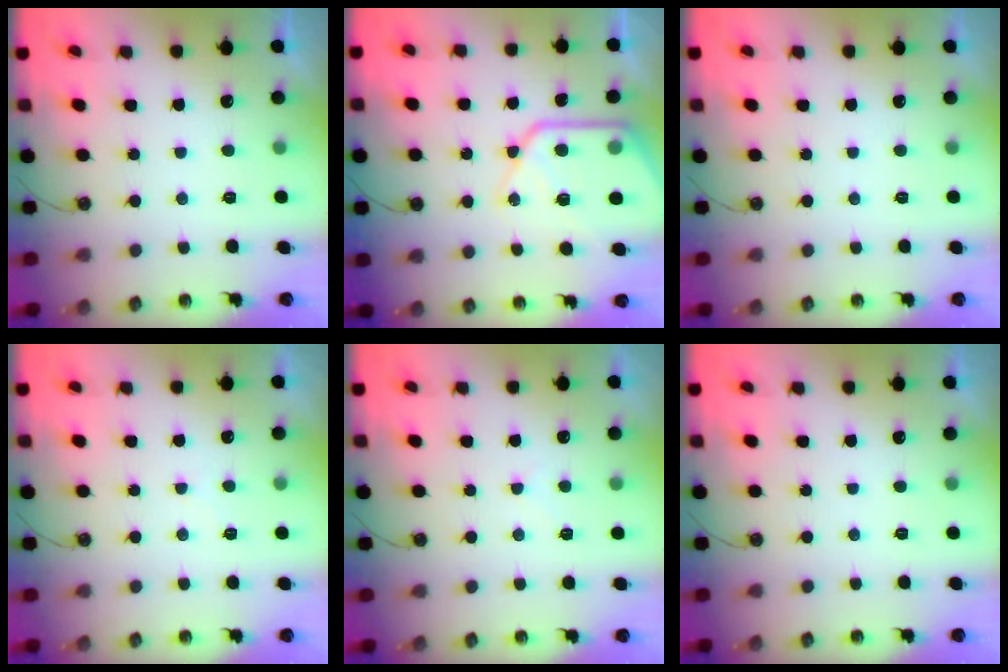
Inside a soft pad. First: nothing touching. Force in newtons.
{"total": 17.2, "press": 17.1, "slide": 2.0}
{"total": 0.0}
{"total": 4.5, "press": 4.4, "slide": 0.6}
{"total": 5.9, "press": 5.9, "slide": 0.7}
{"total": 0.0}